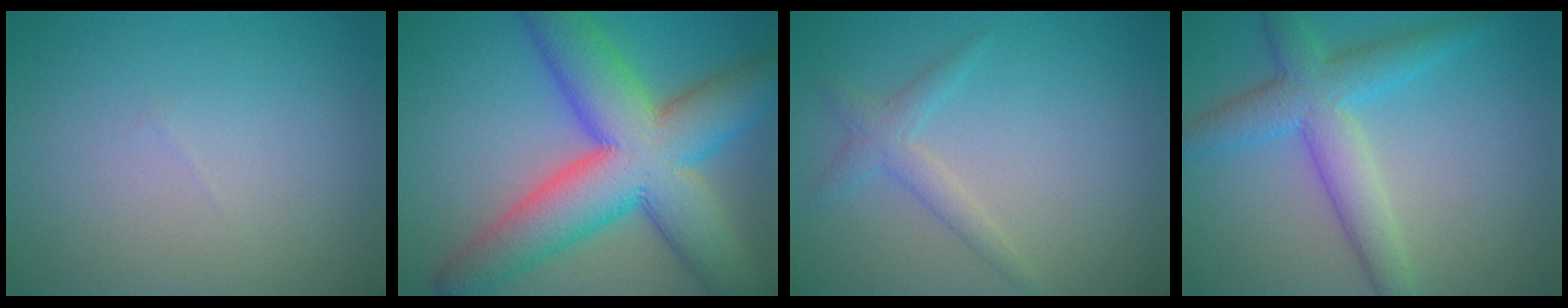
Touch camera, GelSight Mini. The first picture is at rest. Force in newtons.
{"total": 13.3, "press": 13.2, "slide": 0.6}
{"total": 2.0, "press": 2.0, "slide": 0.1}
{"total": 5.3, "press": 5.3, "slide": 0.2}